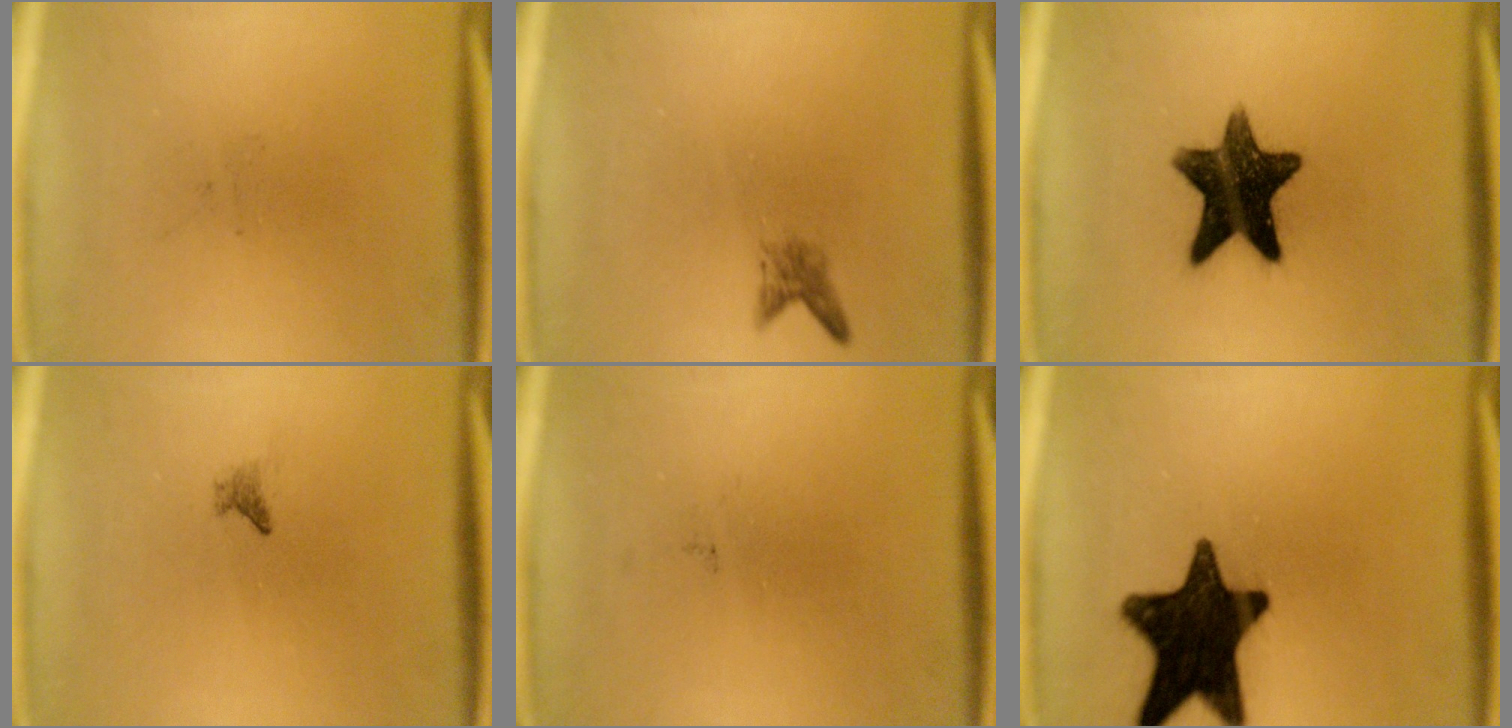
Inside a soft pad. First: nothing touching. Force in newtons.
{"total": 1.6}
{"total": 13.7}
{"total": 0.8}
{"total": 0.0}
{"total": 17.7}